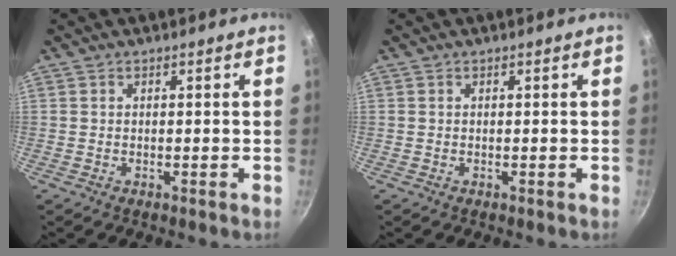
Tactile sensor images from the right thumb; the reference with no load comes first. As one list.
[{"total": 0.0}]